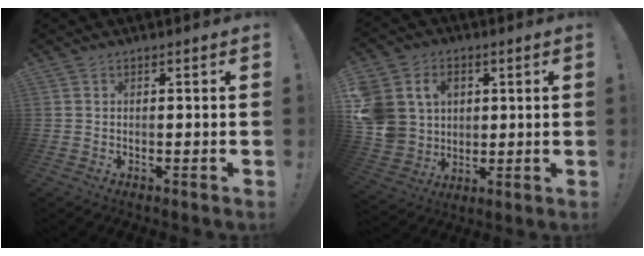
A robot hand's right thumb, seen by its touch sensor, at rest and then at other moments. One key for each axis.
{"total": 13.3, "fx": 3.1, "fy": 11.7, "fz": 5.5, "tx": -0.119, "ty": -0.004, "tz": 0.068}